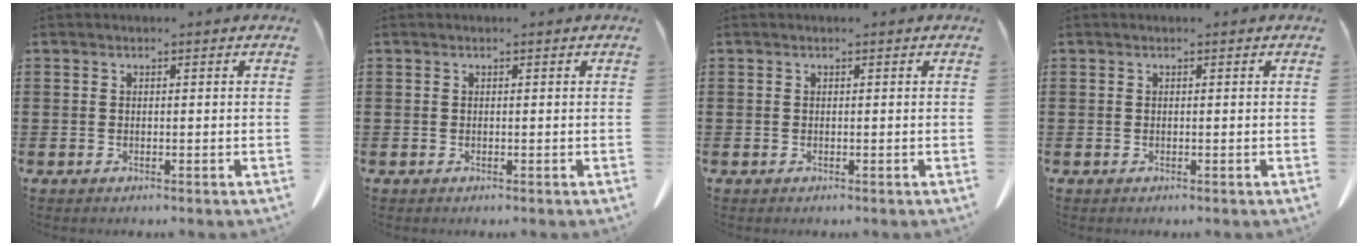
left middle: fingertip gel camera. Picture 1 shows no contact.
{"total": 0.0}
{"total": 0.0}
{"total": 0.0}